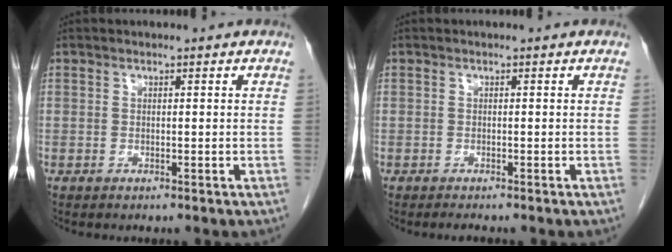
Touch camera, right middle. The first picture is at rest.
{"total": 0.8, "force": [-0.7, 0.0, 0.3], "torque": [-0.009, -0.003, -0.010]}